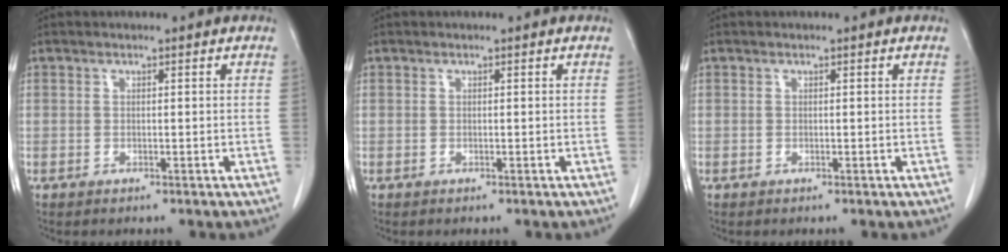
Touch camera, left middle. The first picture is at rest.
{"total": 0.0}
{"total": 0.0}